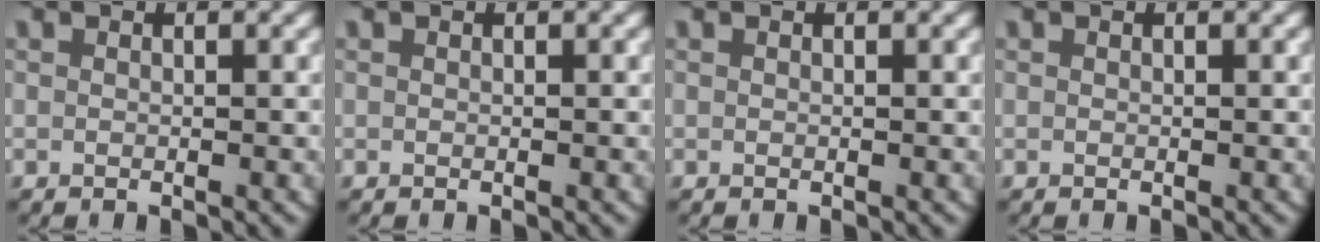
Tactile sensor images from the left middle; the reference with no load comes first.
{"total": 0.0}
{"total": 0.0}
{"total": 0.0}